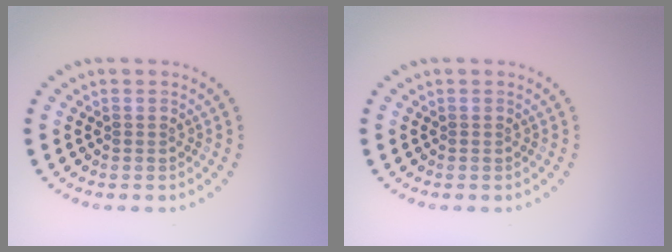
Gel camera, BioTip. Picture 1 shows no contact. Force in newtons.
{"total": 0.0}